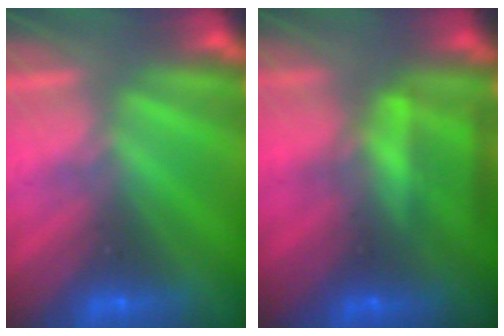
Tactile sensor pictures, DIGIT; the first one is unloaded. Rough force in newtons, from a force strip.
{"total": 5.7}